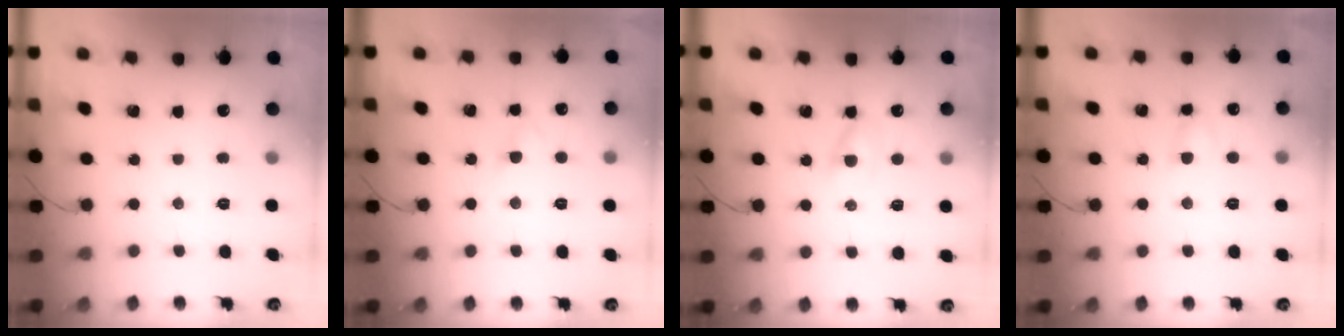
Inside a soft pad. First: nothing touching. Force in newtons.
{"total": 2.5, "press": 2.2, "slide": 1.1}
{"total": 2.6, "press": 2.4, "slide": 1.0}
{"total": 3.3, "press": 3.0, "slide": 1.2}